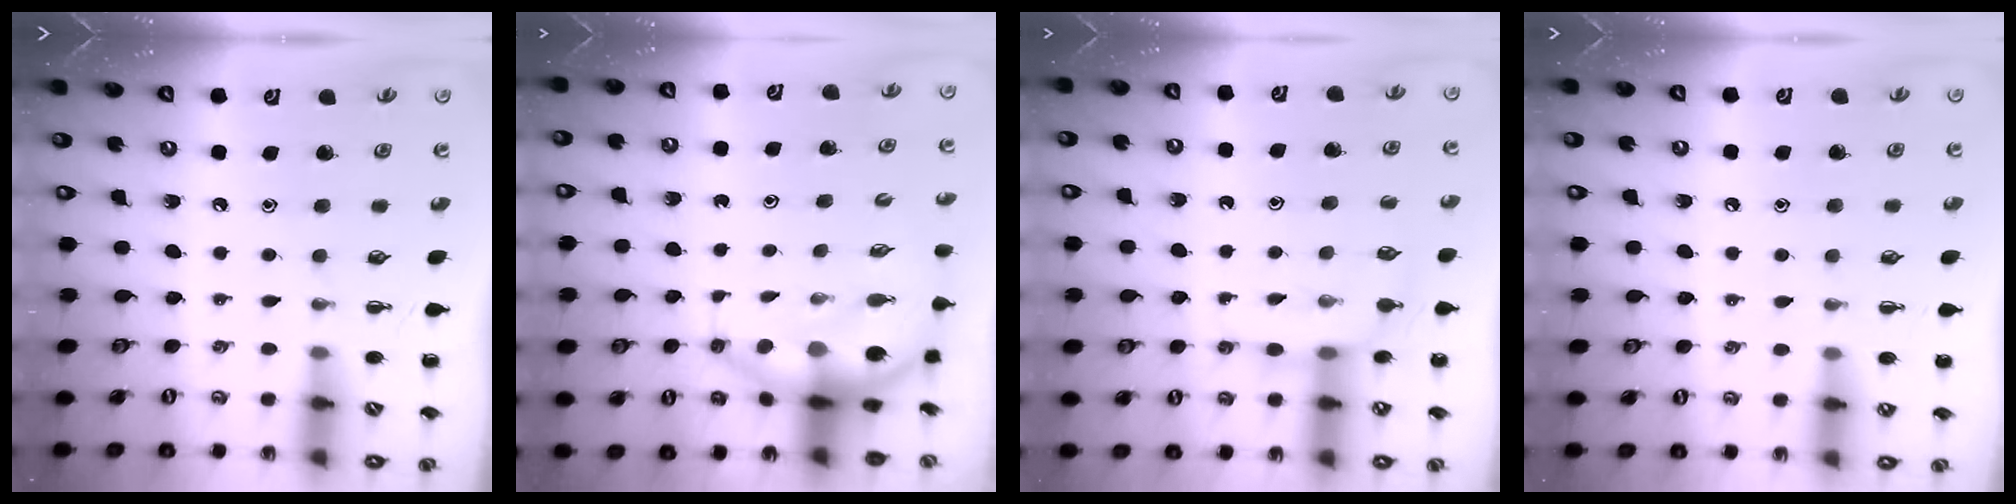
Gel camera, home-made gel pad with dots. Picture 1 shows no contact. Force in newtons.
{"total": 6.7, "press": 6.5, "slide": 1.5}
{"total": 8.3, "press": 8.3, "slide": 0.7}
{"total": 7.0, "press": 6.6, "slide": 2.3}